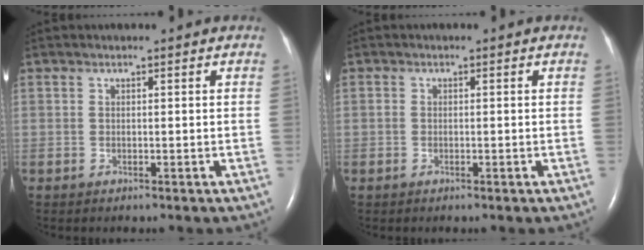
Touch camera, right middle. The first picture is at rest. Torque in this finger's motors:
{"motor_torque": [0.80, -0.39, 0.31, -0.07]}